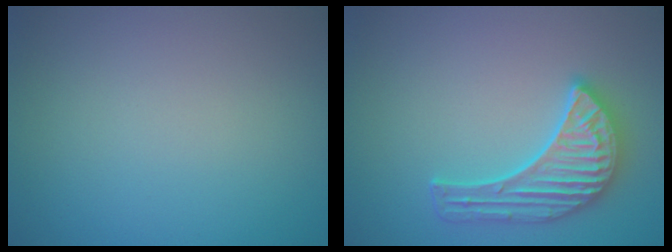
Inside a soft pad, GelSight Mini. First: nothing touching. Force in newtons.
{"total": 4.5, "press": 4.1, "slide": 2.0}